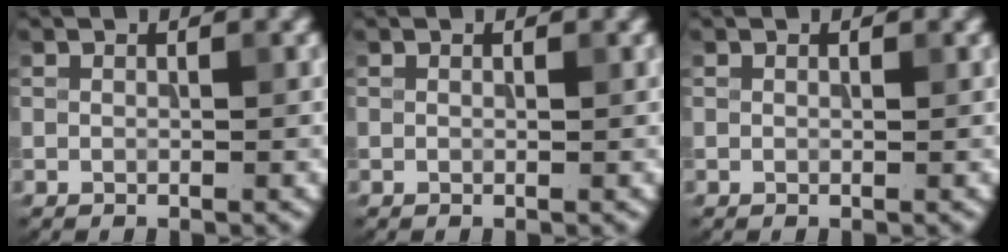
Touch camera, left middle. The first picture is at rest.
{"total": 0.0}
{"total": 0.0}